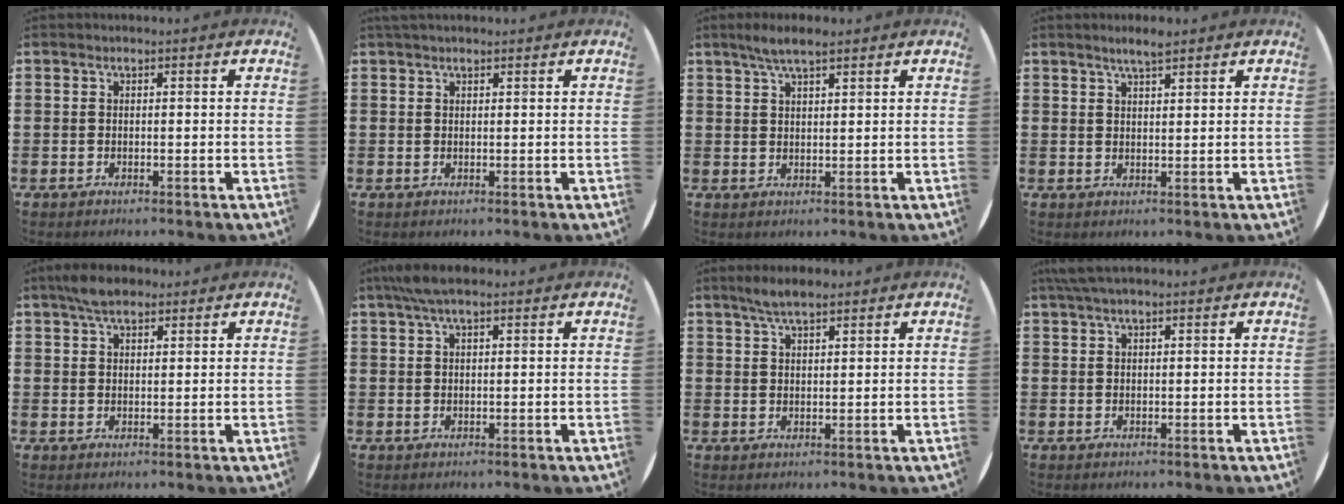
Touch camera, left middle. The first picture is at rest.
{"total": 0.8, "force": [0.8, 0.2, 0.3], "torque": [-0.006, 0.002, 0.014]}
{"total": 3.7, "force": [2.8, 0.7, 2.4], "torque": [-0.049, 0.007, 0.048]}
{"total": 2.8, "force": [2.4, 0.3, 1.4], "torque": [-0.030, 0.003, 0.042]}
{"total": 3.8, "force": [3.1, 1.5, 1.8], "torque": [-0.032, 0.003, 0.055]}
{"total": 3.2, "force": [2.2, 0.7, 2.3], "torque": [-0.048, 0.006, 0.039]}
{"total": 3.4, "force": [2.8, 0.8, 1.8], "torque": [-0.040, 0.006, 0.050]}
{"total": 1.8, "force": [1.4, 0.1, 1.0], "torque": [-0.022, 0.004, 0.025]}